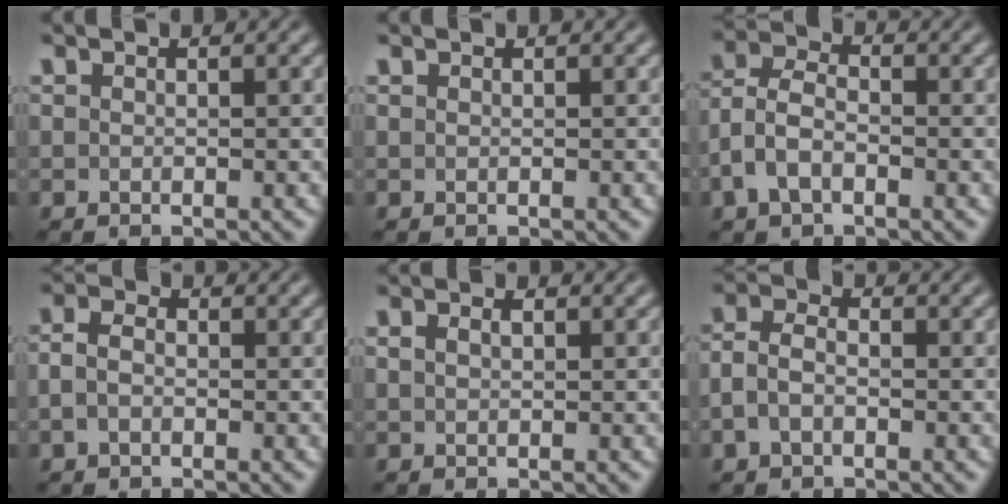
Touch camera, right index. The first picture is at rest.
{"total": 0.0}
{"total": 4.9, "force": [-1.0, 3.8, 3.0], "torque": [-0.077, -0.018, -0.013]}
{"total": 2.2, "force": [-0.5, 1.5, 1.6], "torque": [-0.035, -0.004, -0.007]}
{"total": 0.7, "force": [0.4, -0.1, 0.6], "torque": [-0.006, -0.004, 0.015]}
{"total": 3.3, "force": [-0.8, 2.4, 2.2], "torque": [-0.056, -0.012, -0.009]}